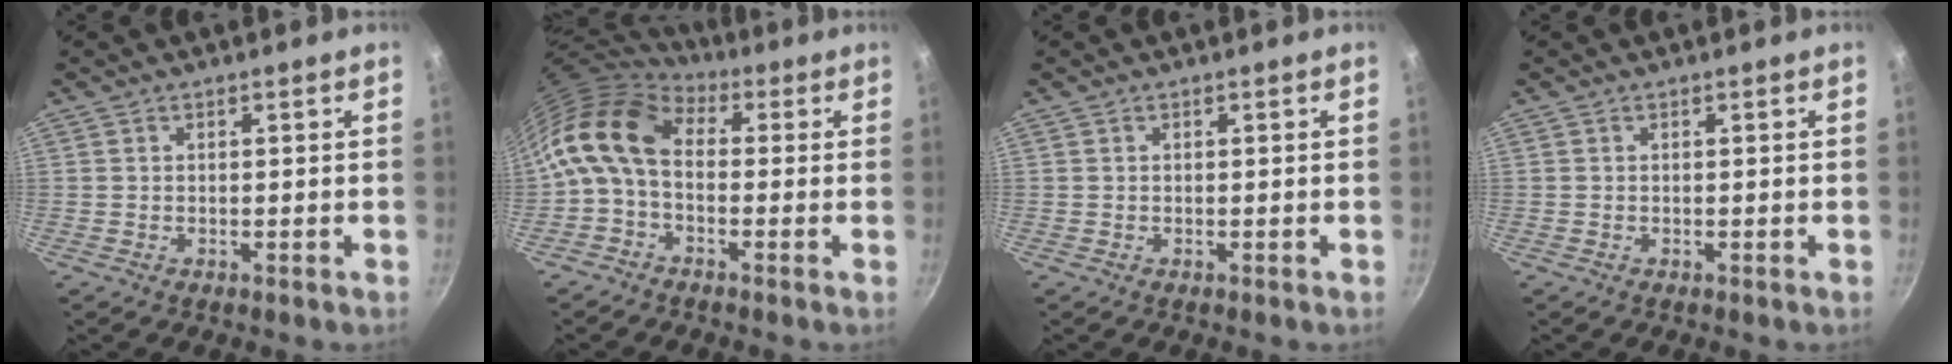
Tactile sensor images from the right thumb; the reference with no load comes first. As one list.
[{"total": 11.7, "force": [0.3, 7.6, 8.8], "torque": [-0.160, 0.024, -0.018]}, {"total": 0.0}, {"total": 0.0}]